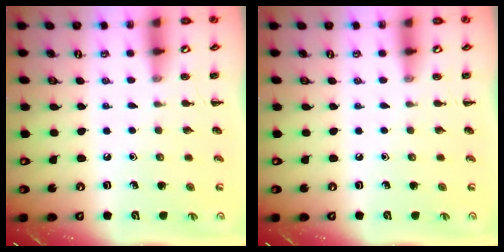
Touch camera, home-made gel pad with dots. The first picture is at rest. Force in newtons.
{"total": 0.0}